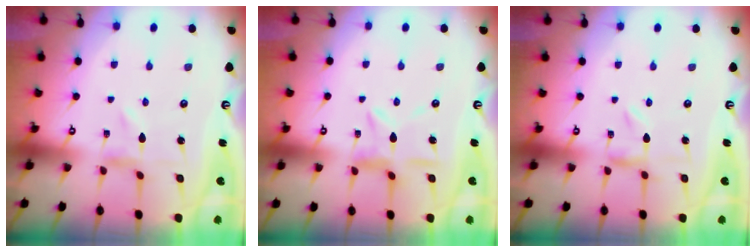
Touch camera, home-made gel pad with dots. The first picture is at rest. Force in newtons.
{"total": 8.9, "press": 8.8, "slide": 0.8}
{"total": 1.5, "press": 1.5, "slide": 0.2}